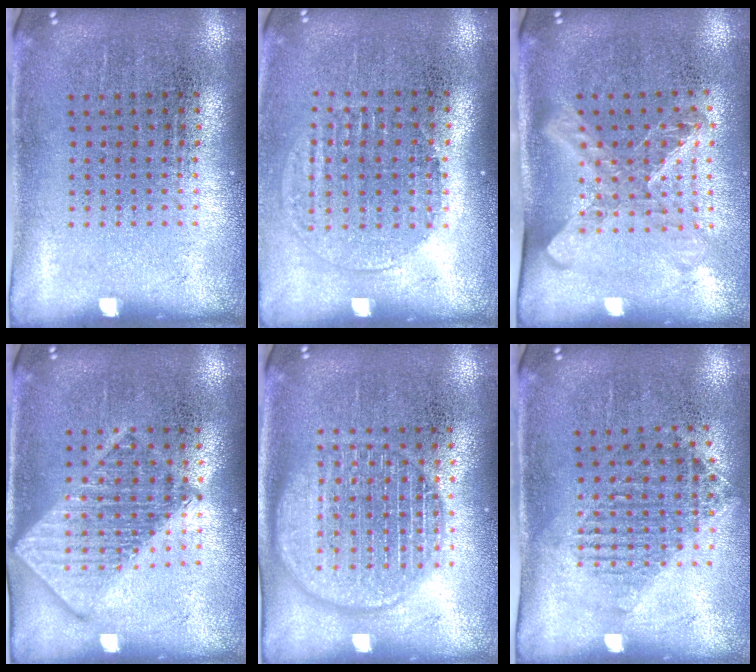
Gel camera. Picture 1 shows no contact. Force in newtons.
{"total": 1.3, "press": 1.2, "slide": 0.6}
{"total": 1.6, "press": 1.3, "slide": 1.0}
{"total": 2.4, "press": 2.4, "slide": 0.3}
{"total": 2.8, "press": 2.8, "slide": 0.4}
{"total": 1.2, "press": 1.1, "slide": 0.5}